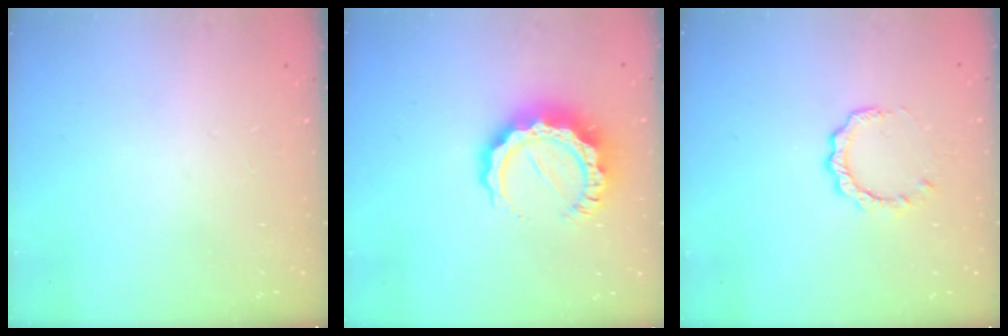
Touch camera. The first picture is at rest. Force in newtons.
{"total": 12.1, "press": 12.0, "slide": 1.3}
{"total": 5.2, "press": 5.2, "slide": 0.5}